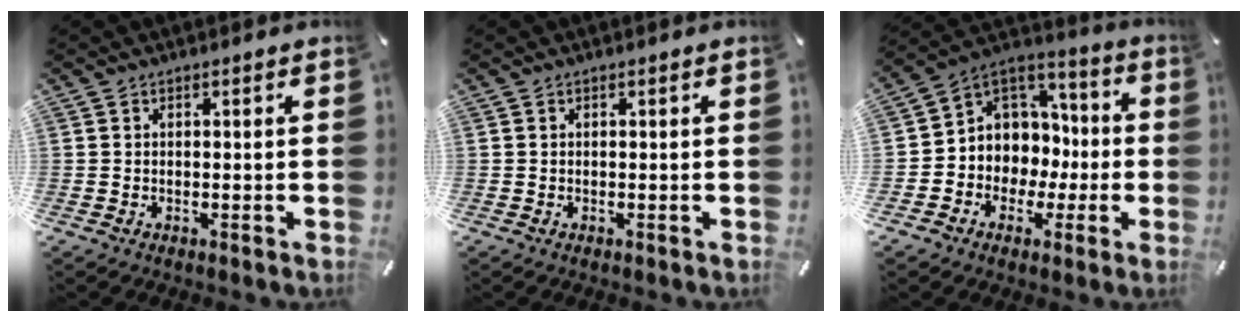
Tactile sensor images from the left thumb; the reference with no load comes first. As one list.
[{"total": 0.0}, {"total": 8.2, "force": [0.0, 8.2, 0.0], "torque": [-0.006, -0.019, 0.010]}]